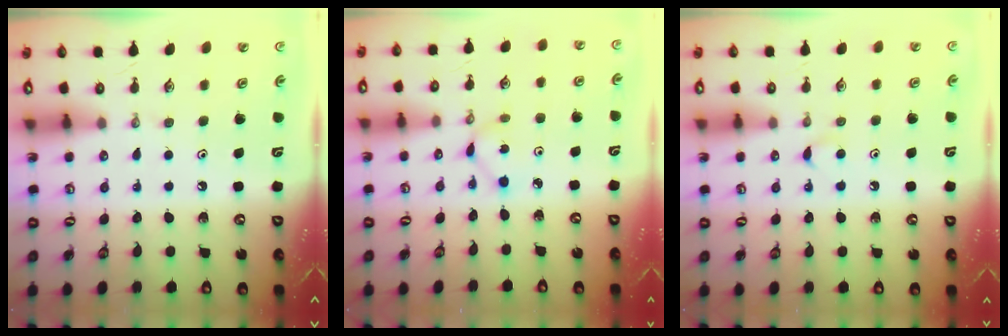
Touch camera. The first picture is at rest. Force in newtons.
{"total": 2.8, "press": 2.8, "slide": 0.3}
{"total": 3.4, "press": 3.4, "slide": 0.5}